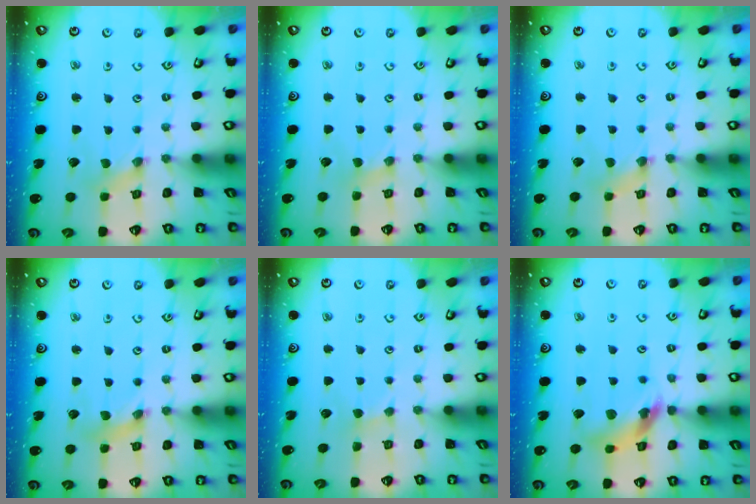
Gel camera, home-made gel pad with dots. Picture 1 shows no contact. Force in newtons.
{"total": 1.7, "press": 1.7, "slide": 0.4}
{"total": 1.2, "press": 1.2, "slide": 0.2}
{"total": 3.5, "press": 3.4, "slide": 0.3}
{"total": 1.1, "press": 1.1, "slide": 0.3}
{"total": 12.6, "press": 12.5, "slide": 1.7}